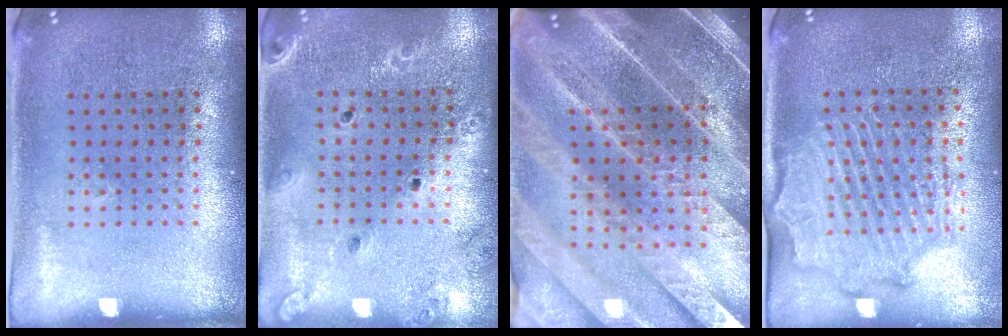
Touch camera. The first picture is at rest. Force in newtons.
{"total": 1.7, "press": 1.7, "slide": 0.4}
{"total": 5.4, "press": 4.6, "slide": 2.9}
{"total": 2.1, "press": 2.1, "slide": 0.5}